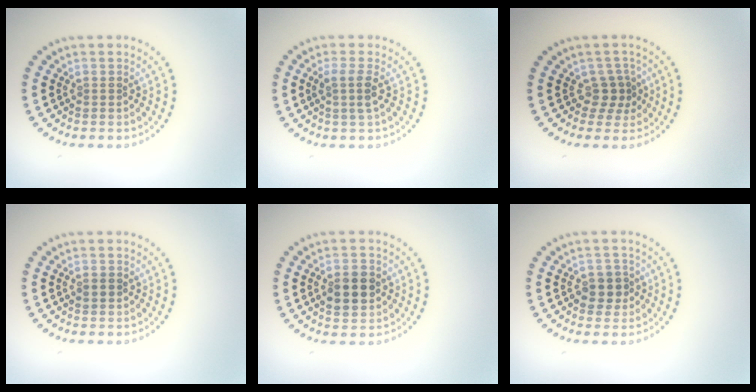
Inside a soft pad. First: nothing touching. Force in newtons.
{"total": 1.8, "press": 1.5, "slide": 1.0}
{"total": 2.0, "press": 1.5, "slide": 1.3}
{"total": 1.3, "press": 1.3, "slide": 0.2}
{"total": 3.8, "press": 3.8, "slide": 0.0}
{"total": 2.3, "press": 2.2, "slide": 0.7}